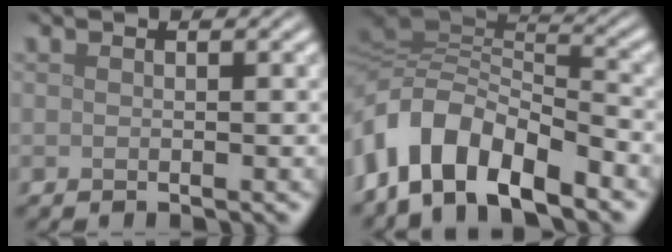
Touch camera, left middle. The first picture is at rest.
{"total": 9.4, "force": [-4.8, 4.5, 6.7], "torque": [-0.115, 0.008, -0.095]}